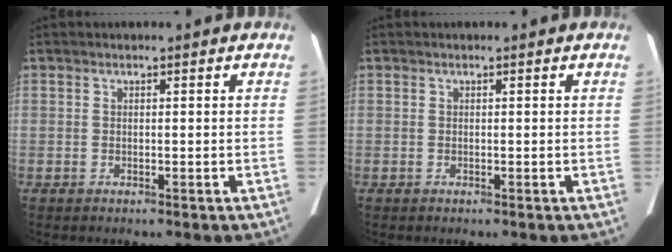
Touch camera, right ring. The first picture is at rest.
{"total": 0.0}